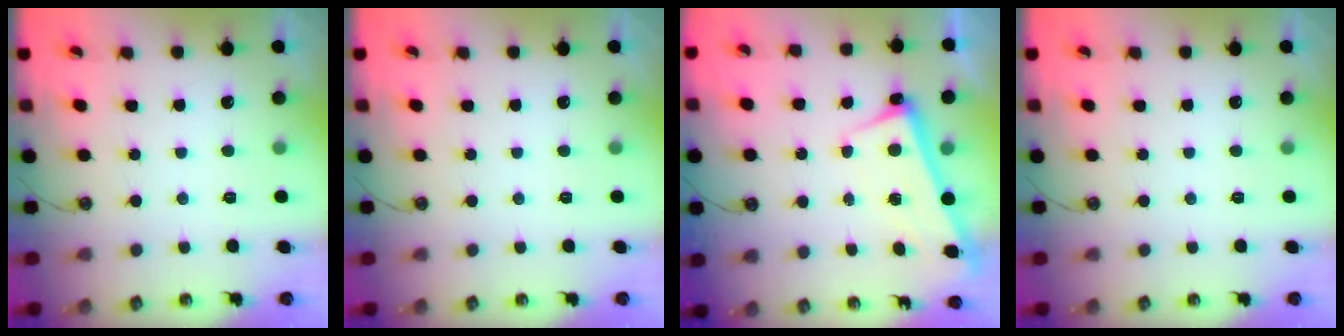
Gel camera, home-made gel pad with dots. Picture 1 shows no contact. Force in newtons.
{"total": 0.0}
{"total": 2.5, "press": 2.4, "slide": 0.5}
{"total": 0.0}